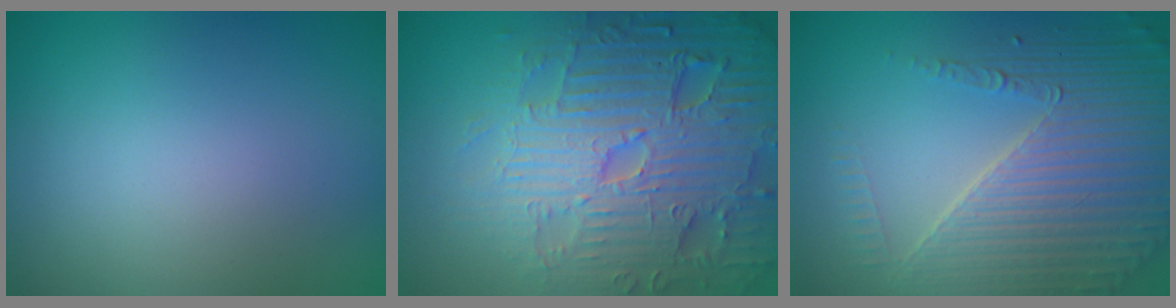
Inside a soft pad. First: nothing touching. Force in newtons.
{"total": 7.9, "press": 7.7, "slide": 1.8}
{"total": 7.0, "press": 5.1, "slide": 4.8}